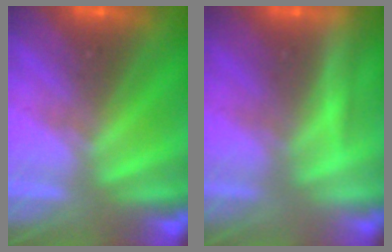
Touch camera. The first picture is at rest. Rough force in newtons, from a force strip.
{"total": 2.2}